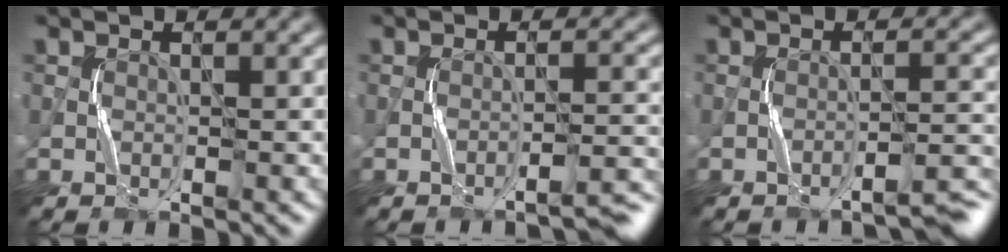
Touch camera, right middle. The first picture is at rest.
{"total": 2.3, "force": [-2.1, -0.1, 1.0], "torque": [-0.014, 0.011, -0.037]}
{"total": 2.6, "force": [-2.3, -0.1, 1.2], "torque": [-0.018, 0.011, -0.041]}